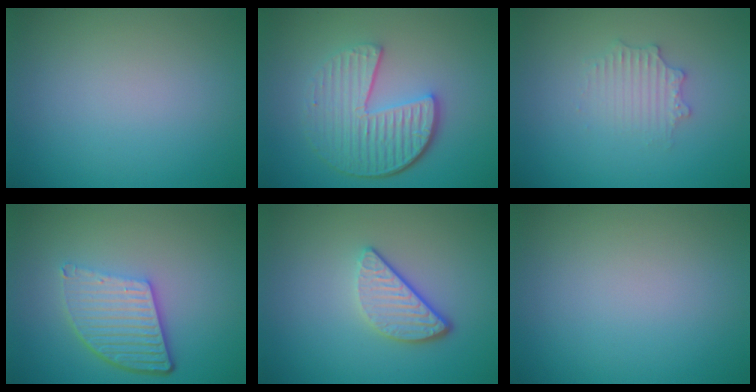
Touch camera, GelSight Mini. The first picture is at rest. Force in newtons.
{"total": 6.1, "press": 4.3, "slide": 4.3}
{"total": 2.2, "press": 2.2, "slide": 0.4}
{"total": 5.5, "press": 4.0, "slide": 3.9}
{"total": 3.3, "press": 2.6, "slide": 2.0}
{"total": 0.0}